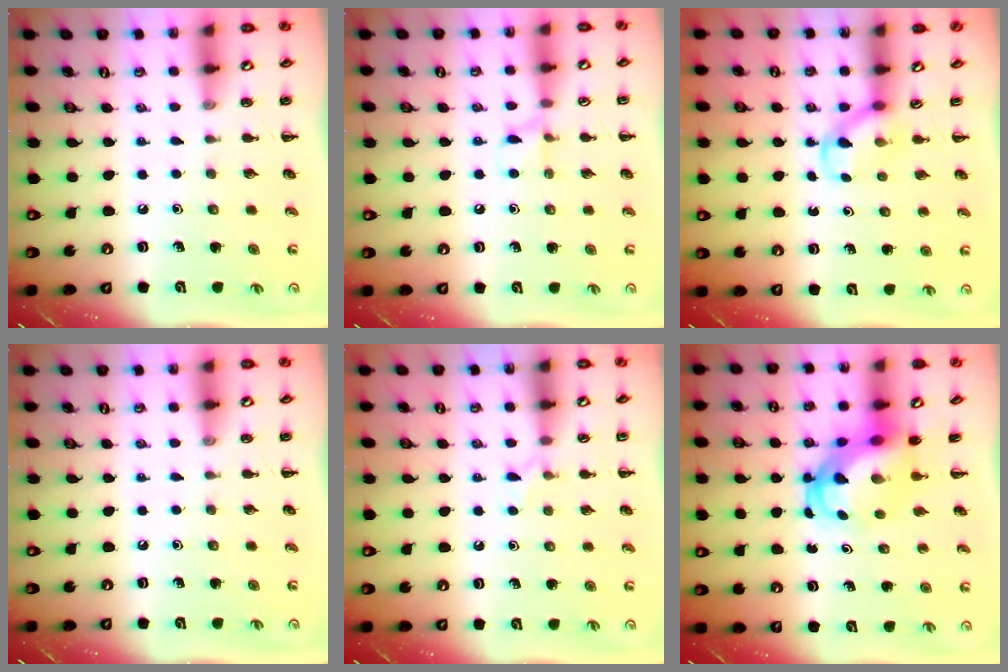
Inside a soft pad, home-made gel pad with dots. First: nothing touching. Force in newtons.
{"total": 5.3, "press": 5.1, "slide": 1.4}
{"total": 3.6, "press": 3.3, "slide": 1.4}
{"total": 0.0}
{"total": 5.6, "press": 5.3, "slide": 1.8}
{"total": 4.9, "press": 4.8, "slide": 1.0}